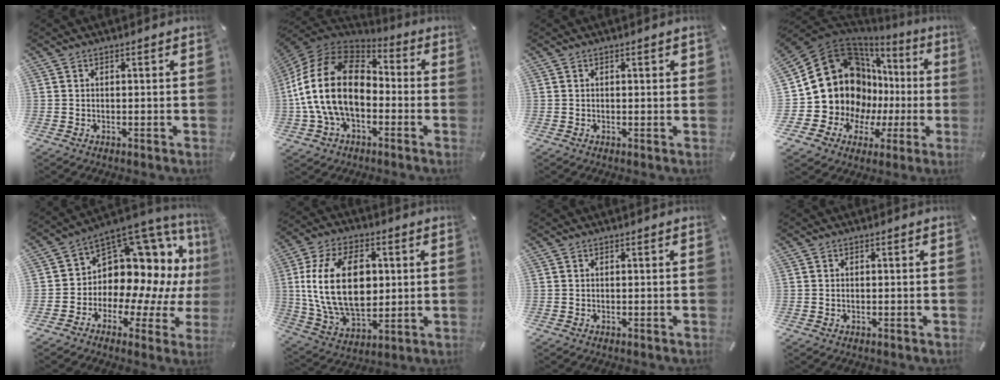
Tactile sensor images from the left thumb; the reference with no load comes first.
{"total": 21.3, "force": [-2.5, 14.5, 15.4], "torque": [-0.325, 0.037, -0.044]}
{"total": 1.1, "force": [0.2, 0.4, 1.0], "torque": [-0.012, -0.001, 0.000]}
{"total": 19.4, "force": [2.2, 17.0, 9.2], "torque": [-0.160, -0.048, 0.070]}
{"total": 12.3, "force": [4.9, 8.7, 7.1], "torque": [-0.097, -0.081, 0.085]}
{"total": 20.5, "force": [2.1, 13.5, 15.3], "torque": [-0.320, 0.000, 0.033]}
{"total": 0.0}
{"total": 0.7, "force": [-0.1, 0.4, 0.6], "torque": [-0.014, 0.000, -0.002]}